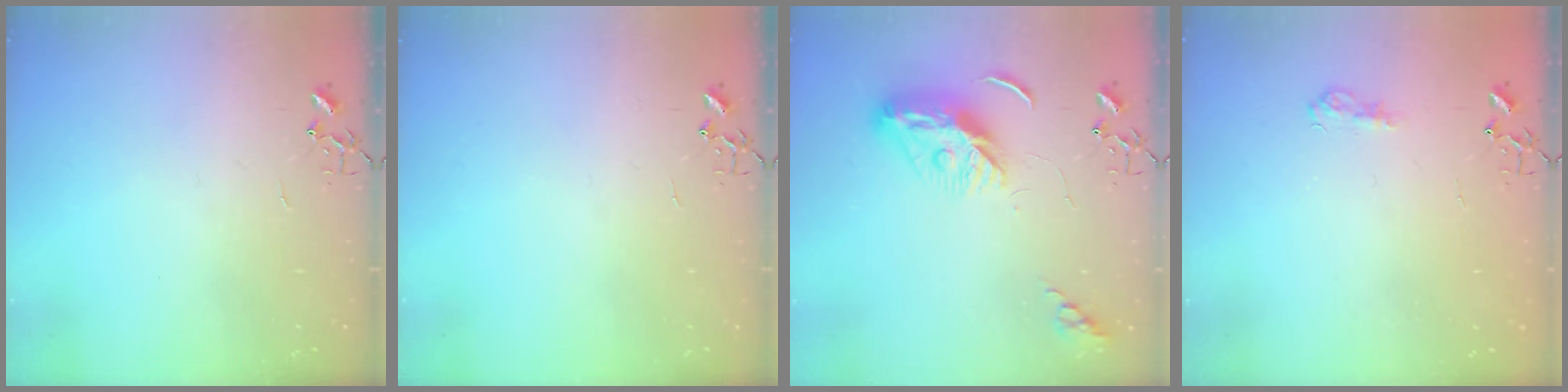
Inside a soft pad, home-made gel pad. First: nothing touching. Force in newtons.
{"total": 0.0}
{"total": 9.5, "press": 9.5, "slide": 0.5}
{"total": 7.9, "press": 7.8, "slide": 0.8}